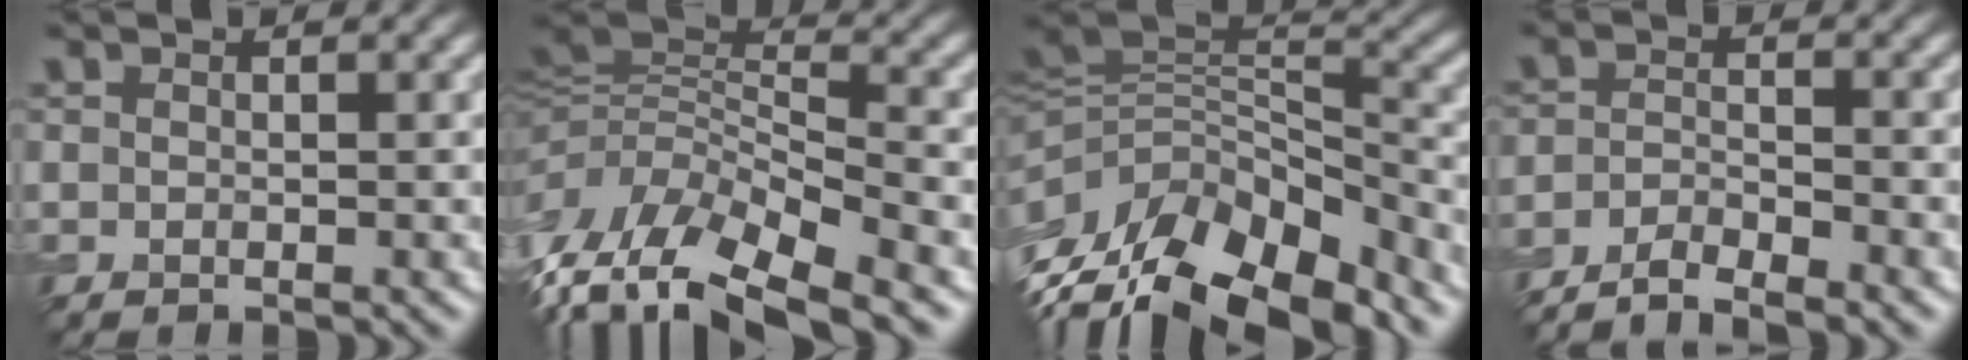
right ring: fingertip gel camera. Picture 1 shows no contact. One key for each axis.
{"total": 13.6, "fx": -7.8, "fy": 5.7, "fz": 9.5, "tx": -0.204, "ty": 0.006, "tz": -0.125}
{"total": 12.7, "fx": -6.3, "fy": 7.1, "fz": 8.4, "tx": -0.189, "ty": 0.007, "tz": -0.101}
{"total": 4.7, "fx": -4.1, "fy": 1.0, "fz": 2.2, "tx": -0.038, "ty": 0.001, "tz": -0.079}